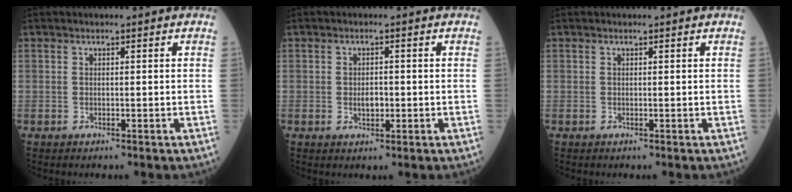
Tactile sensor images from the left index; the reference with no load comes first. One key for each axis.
{"total": 2.0, "fx": -0.3, "fy": 1.1, "fz": 1.7, "tx": -0.030, "ty": 0.001, "tz": -0.002}
{"total": 0.0}